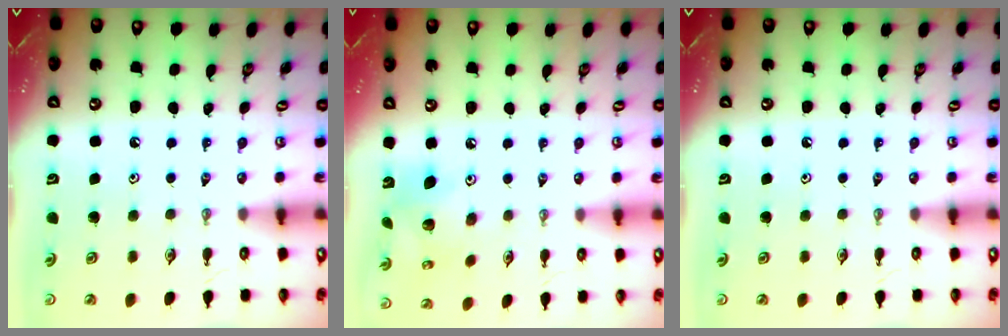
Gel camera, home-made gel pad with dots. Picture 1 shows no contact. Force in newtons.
{"total": 9.3, "press": 9.3, "slide": 0.7}
{"total": 0.0}